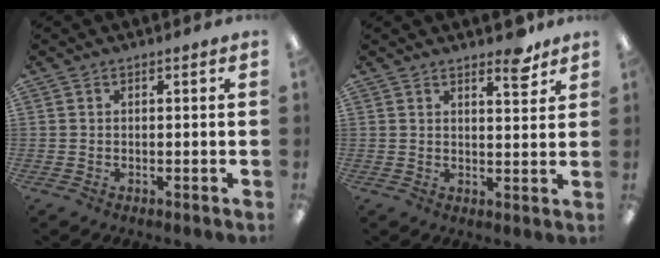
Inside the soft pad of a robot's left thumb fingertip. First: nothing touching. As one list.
[{"total": 5.0, "force": [4.1, 1.5, 2.4], "torque": [-0.017, -0.030, 0.066]}]